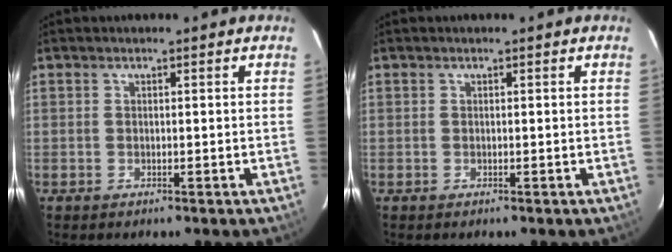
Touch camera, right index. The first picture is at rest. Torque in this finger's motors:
{"motor_torque": [0.00, 0.00, 0.00, 0.00]}